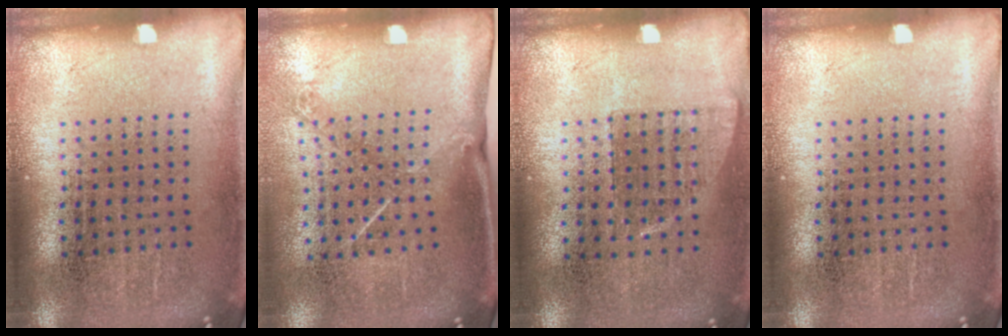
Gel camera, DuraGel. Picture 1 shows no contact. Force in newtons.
{"total": 1.4, "press": 1.0, "slide": 1.0}
{"total": 0.7, "press": 0.7, "slide": 0.2}
{"total": 0.0}